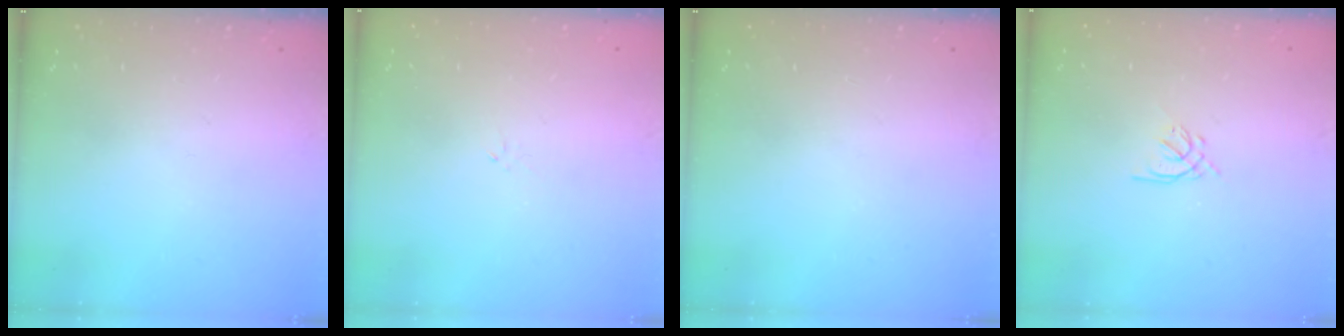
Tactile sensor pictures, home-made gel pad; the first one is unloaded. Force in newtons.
{"total": 0.0}
{"total": 0.0}
{"total": 1.2, "press": 1.1, "slide": 0.5}